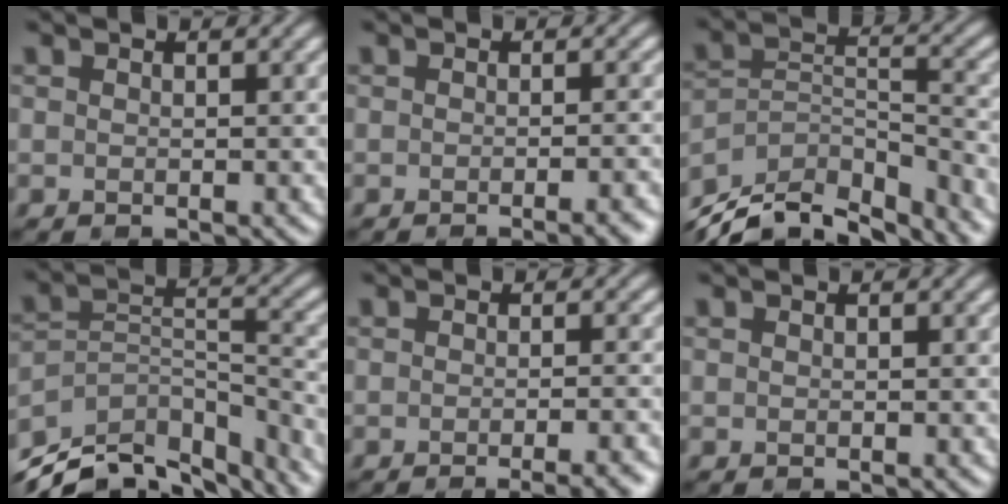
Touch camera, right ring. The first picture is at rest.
{"total": 3.4, "force": [-1.7, 1.1, 2.8], "torque": [-0.011, 0.011, -0.022]}
{"total": 12.7, "force": [-10.8, 4.8, 4.7], "torque": [-0.084, 0.003, -0.167]}
{"total": 13.4, "force": [-11.1, 6.4, 3.9], "torque": [-0.075, 0.007, -0.156]}
{"total": 4.9, "force": [-2.7, 1.6, 3.8], "torque": [-0.025, 0.008, -0.027]}
{"total": 0.0}